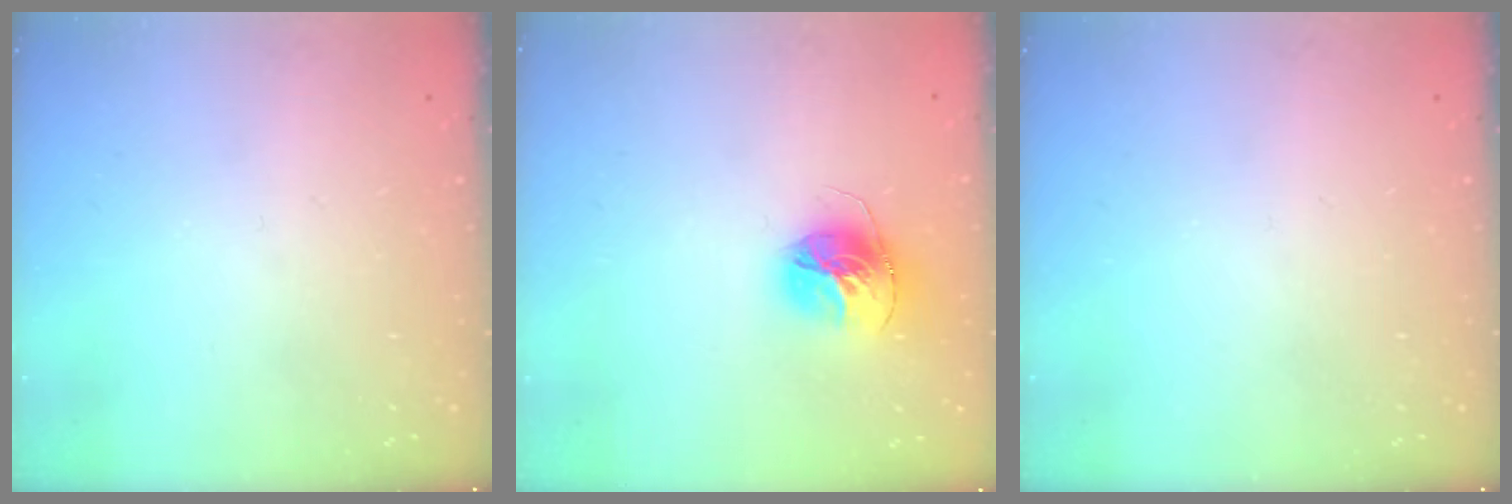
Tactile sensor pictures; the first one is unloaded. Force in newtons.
{"total": 14.3, "press": 14.3, "slide": 1.5}
{"total": 0.0}